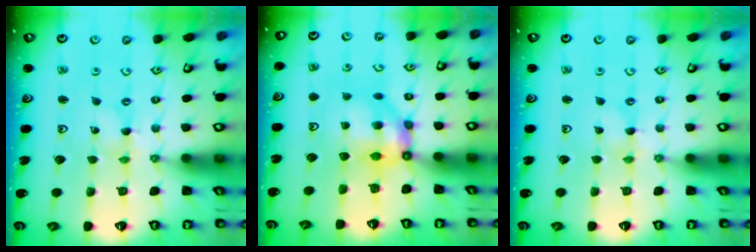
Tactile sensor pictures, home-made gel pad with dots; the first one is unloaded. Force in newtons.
{"total": 6.8, "press": 6.8, "slide": 0.6}
{"total": 0.0}